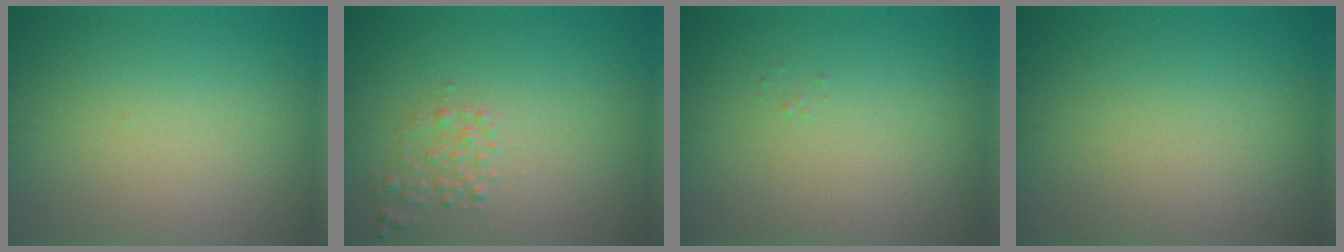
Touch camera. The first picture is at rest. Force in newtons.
{"total": 1.5, "press": 1.5, "slide": 0.0}
{"total": 0.0}
{"total": 0.0}